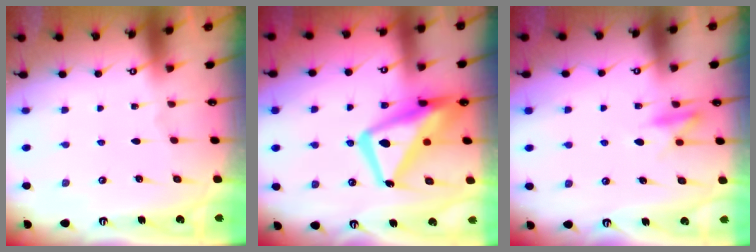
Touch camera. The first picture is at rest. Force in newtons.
{"total": 16.8, "press": 16.7, "slide": 1.9}
{"total": 10.0, "press": 9.9, "slide": 1.3}